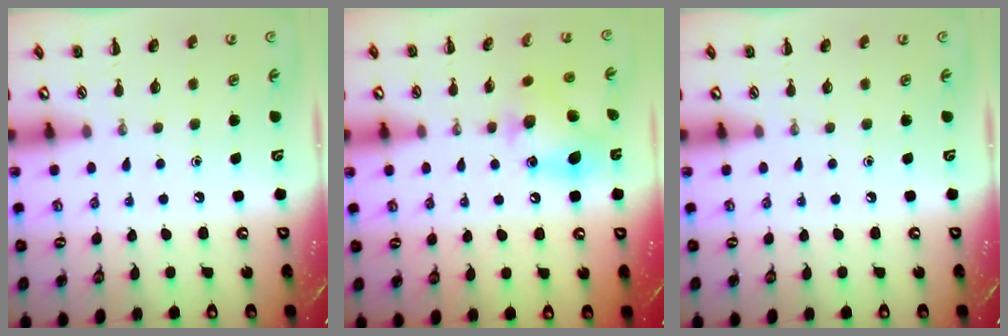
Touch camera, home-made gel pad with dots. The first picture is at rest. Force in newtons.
{"total": 12.1, "press": 12.0, "slide": 1.6}
{"total": 0.0}